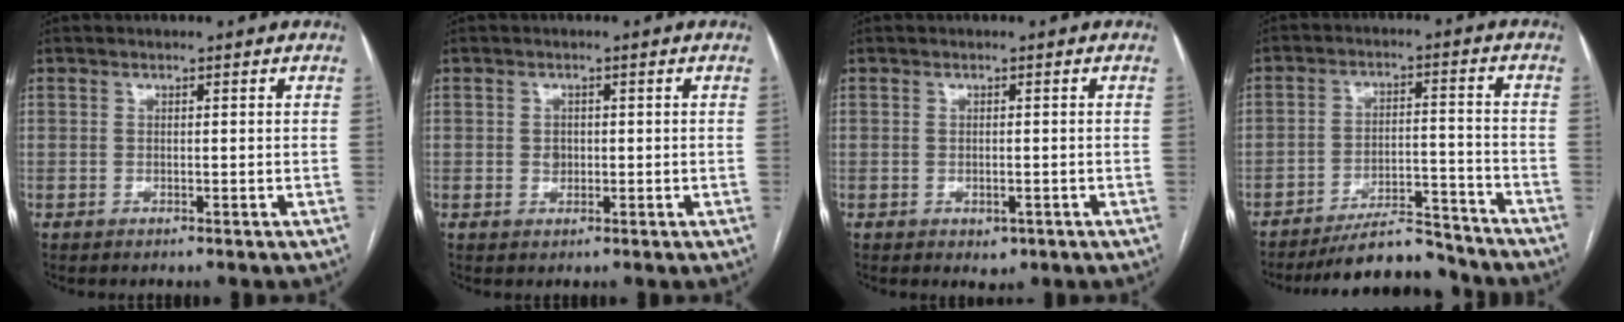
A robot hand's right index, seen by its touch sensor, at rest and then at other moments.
{"total": 1.5, "force": [0.0, 1.3, 0.8], "torque": [-0.012, 0.002, 0.002]}
{"total": 1.9, "force": [-0.8, 1.1, 1.2], "torque": [-0.013, 0.000, -0.003]}
{"total": 10.3, "force": [-9.8, 1.9, 2.6], "torque": [-0.032, 0.021, -0.161]}